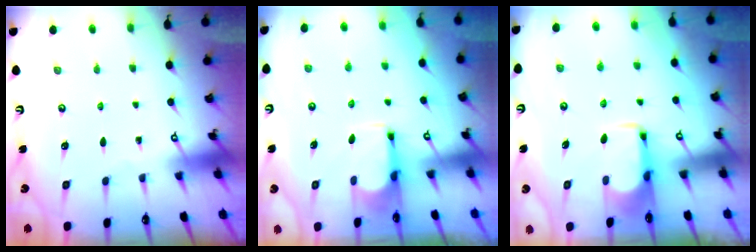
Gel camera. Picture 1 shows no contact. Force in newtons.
{"total": 2.7, "press": 2.6, "slide": 0.9}
{"total": 2.0, "press": 2.0, "slide": 0.4}